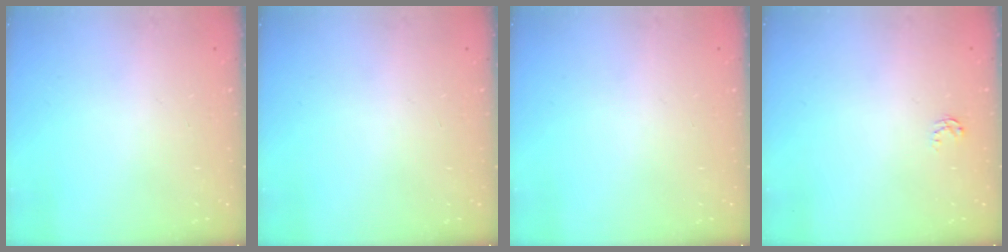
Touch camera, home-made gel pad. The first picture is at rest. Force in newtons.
{"total": 0.0}
{"total": 0.0}
{"total": 2.6, "press": 2.6, "slide": 0.4}